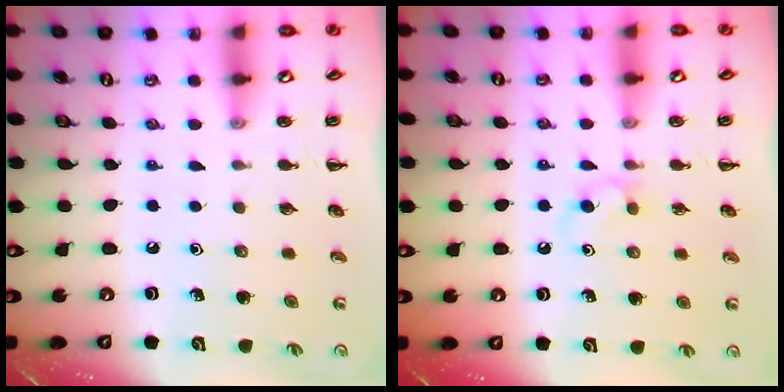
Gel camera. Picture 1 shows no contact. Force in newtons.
{"total": 4.1, "press": 3.7, "slide": 1.7}